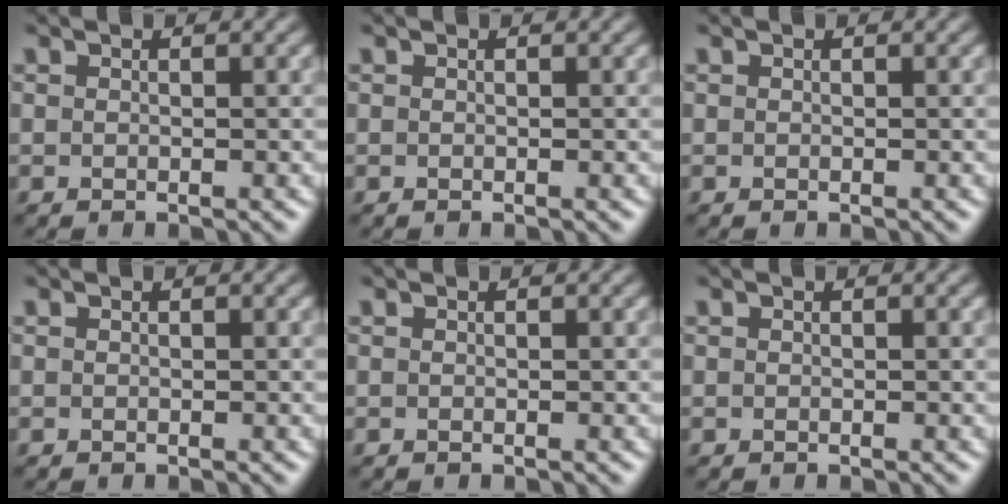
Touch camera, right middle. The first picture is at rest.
{"total": 0.0}
{"total": 0.0}
{"total": 0.0}
{"total": 0.0}
{"total": 0.0}